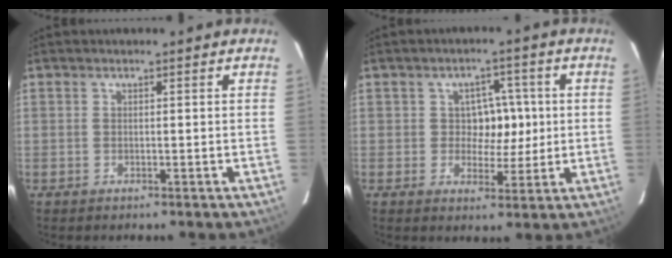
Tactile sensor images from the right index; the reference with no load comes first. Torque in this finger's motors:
{"motor_torque": [0.59, 0.07, 0.26, 0.02]}